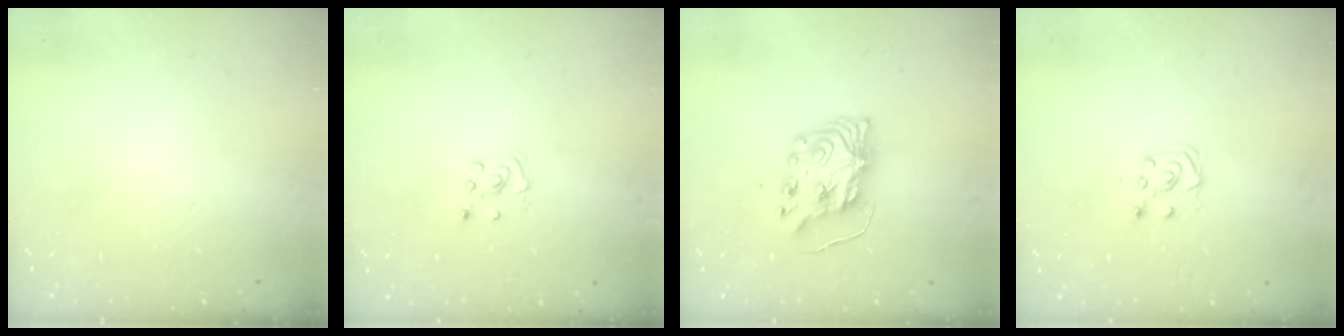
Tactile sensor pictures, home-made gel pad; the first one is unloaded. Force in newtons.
{"total": 2.8, "press": 2.8, "slide": 0.3}
{"total": 8.2, "press": 8.2, "slide": 0.6}
{"total": 5.1, "press": 5.1, "slide": 0.4}